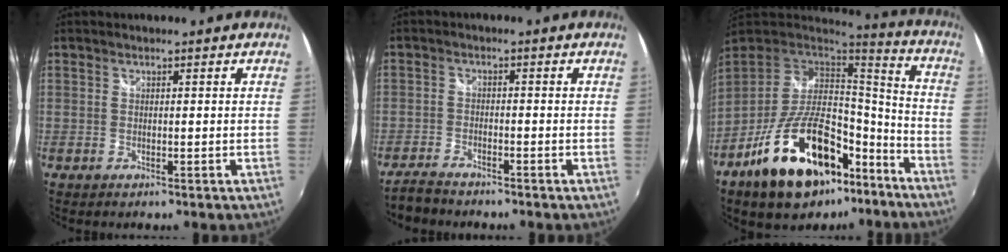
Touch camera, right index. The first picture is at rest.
{"total": 5.0, "force": [-4.5, 1.4, 1.8], "torque": [-0.054, -0.013, -0.085]}
{"total": 24.5, "force": [-14.2, 11.9, 16.0], "torque": [-0.296, 0.008, -0.210]}